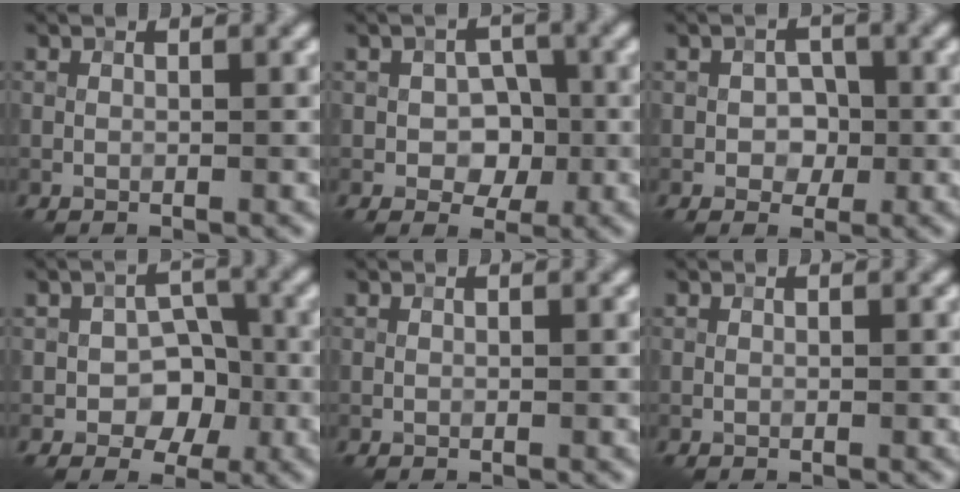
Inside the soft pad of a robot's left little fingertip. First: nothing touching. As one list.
[{"total": 3.7, "force": [-0.5, 2.8, 2.4], "torque": [-0.028, -0.002, -0.013]}, {"total": 2.3, "force": [-0.3, 1.9, 1.2], "torque": [-0.013, -0.001, -0.009]}, {"total": 4.5, "force": [-1.2, 3.4, 2.7], "torque": [-0.022, 0.000, -0.023]}, {"total": 0.0}, {"total": 0.0}]